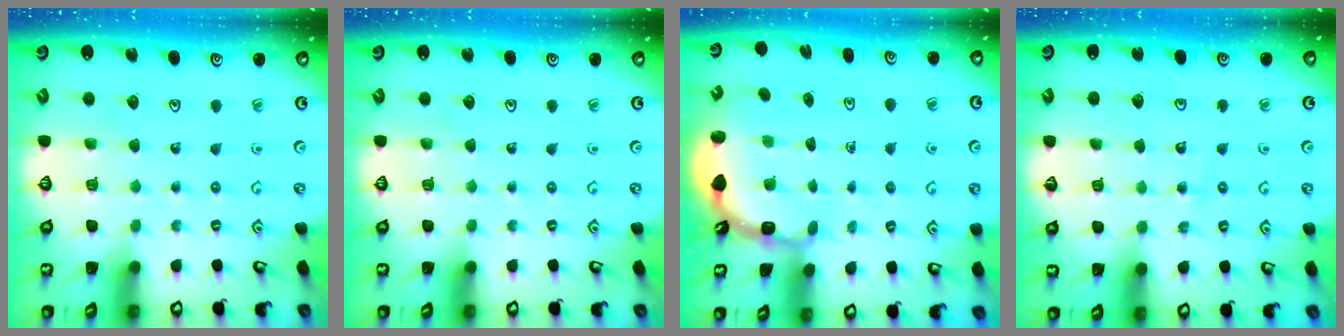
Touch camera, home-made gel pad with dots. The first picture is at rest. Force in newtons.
{"total": 0.0}
{"total": 2.3, "press": 2.1, "slide": 0.9}
{"total": 6.9, "press": 6.9, "slide": 0.8}